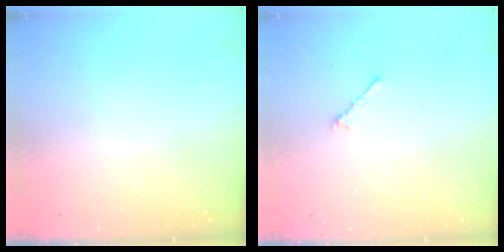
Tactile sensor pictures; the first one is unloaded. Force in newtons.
{"total": 2.3, "press": 2.2, "slide": 0.6}